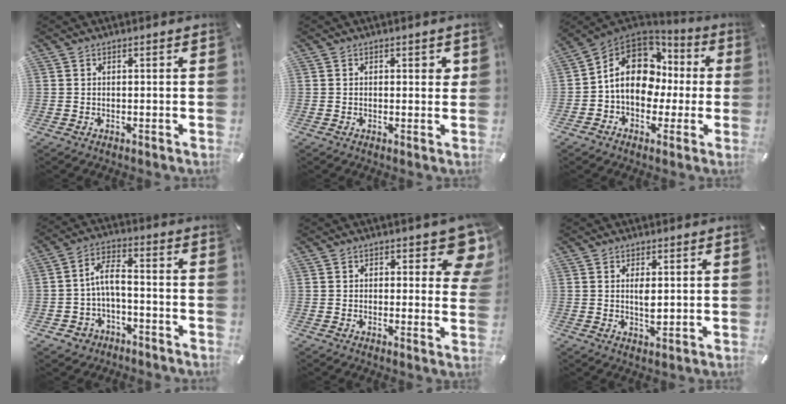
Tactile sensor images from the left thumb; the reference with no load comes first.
{"total": 1.7, "force": [0.4, 0.8, 1.4], "torque": [-0.013, -0.003, 0.003]}
{"total": 14.8, "force": [1.0, 11.8, 8.9], "torque": [-0.172, 0.010, 0.024]}
{"total": 6.7, "force": [-1.8, 4.2, 4.8], "torque": [-0.099, 0.013, -0.036]}
{"total": 8.1, "force": [4.1, 3.9, 5.8], "torque": [-0.052, -0.023, 0.065]}
{"total": 3.4, "force": [0.6, 1.3, 3.1], "torque": [-0.056, -0.002, 0.009]}